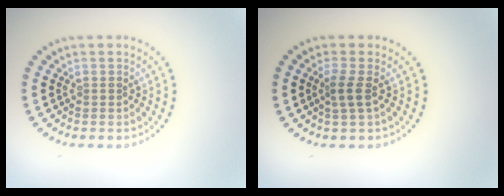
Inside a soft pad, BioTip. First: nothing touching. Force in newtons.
{"total": 1.6, "press": 1.2, "slide": 1.0}